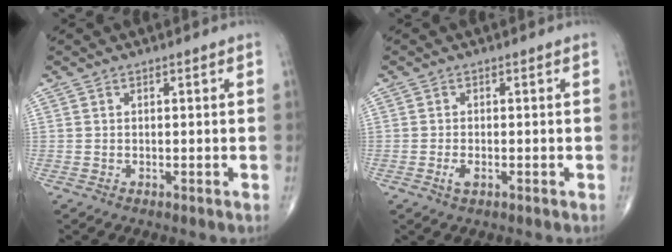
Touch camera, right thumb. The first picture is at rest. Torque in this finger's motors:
{"motor_torque": [-0.17, -0.06, 0.23, 0.26, -0.02]}